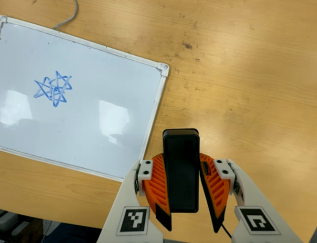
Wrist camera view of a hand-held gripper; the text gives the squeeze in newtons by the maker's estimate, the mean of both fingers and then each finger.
{"total": 9.5, "left": 7.7, "right": 11.3}